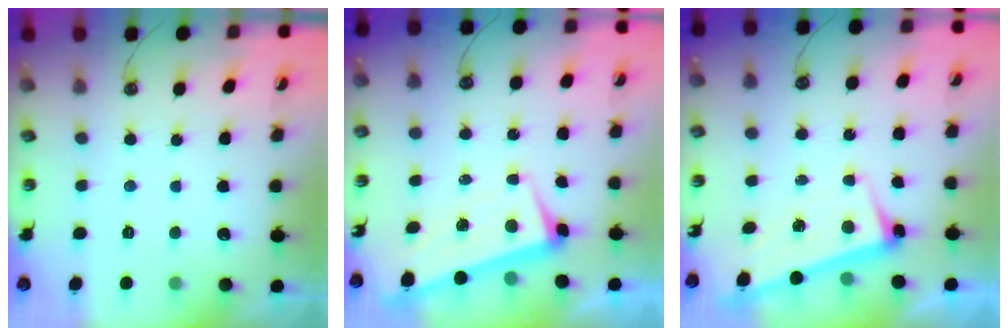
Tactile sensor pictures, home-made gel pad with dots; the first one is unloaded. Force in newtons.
{"total": 1.8, "press": 0.8, "slide": 1.6}
{"total": 2.6, "press": 2.5, "slide": 0.6}